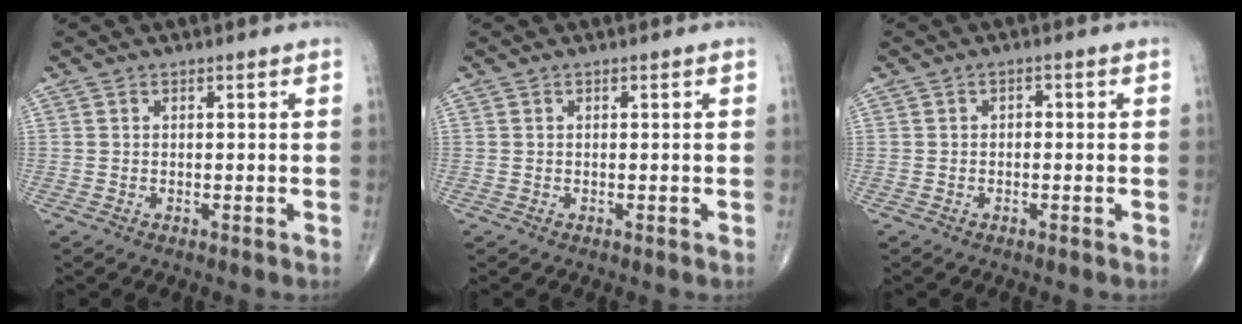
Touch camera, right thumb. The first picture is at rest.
{"total": 0.0}
{"total": 1.2, "force": [-0.1, 0.9, 0.8], "torque": [-0.003, 0.003, -0.007]}